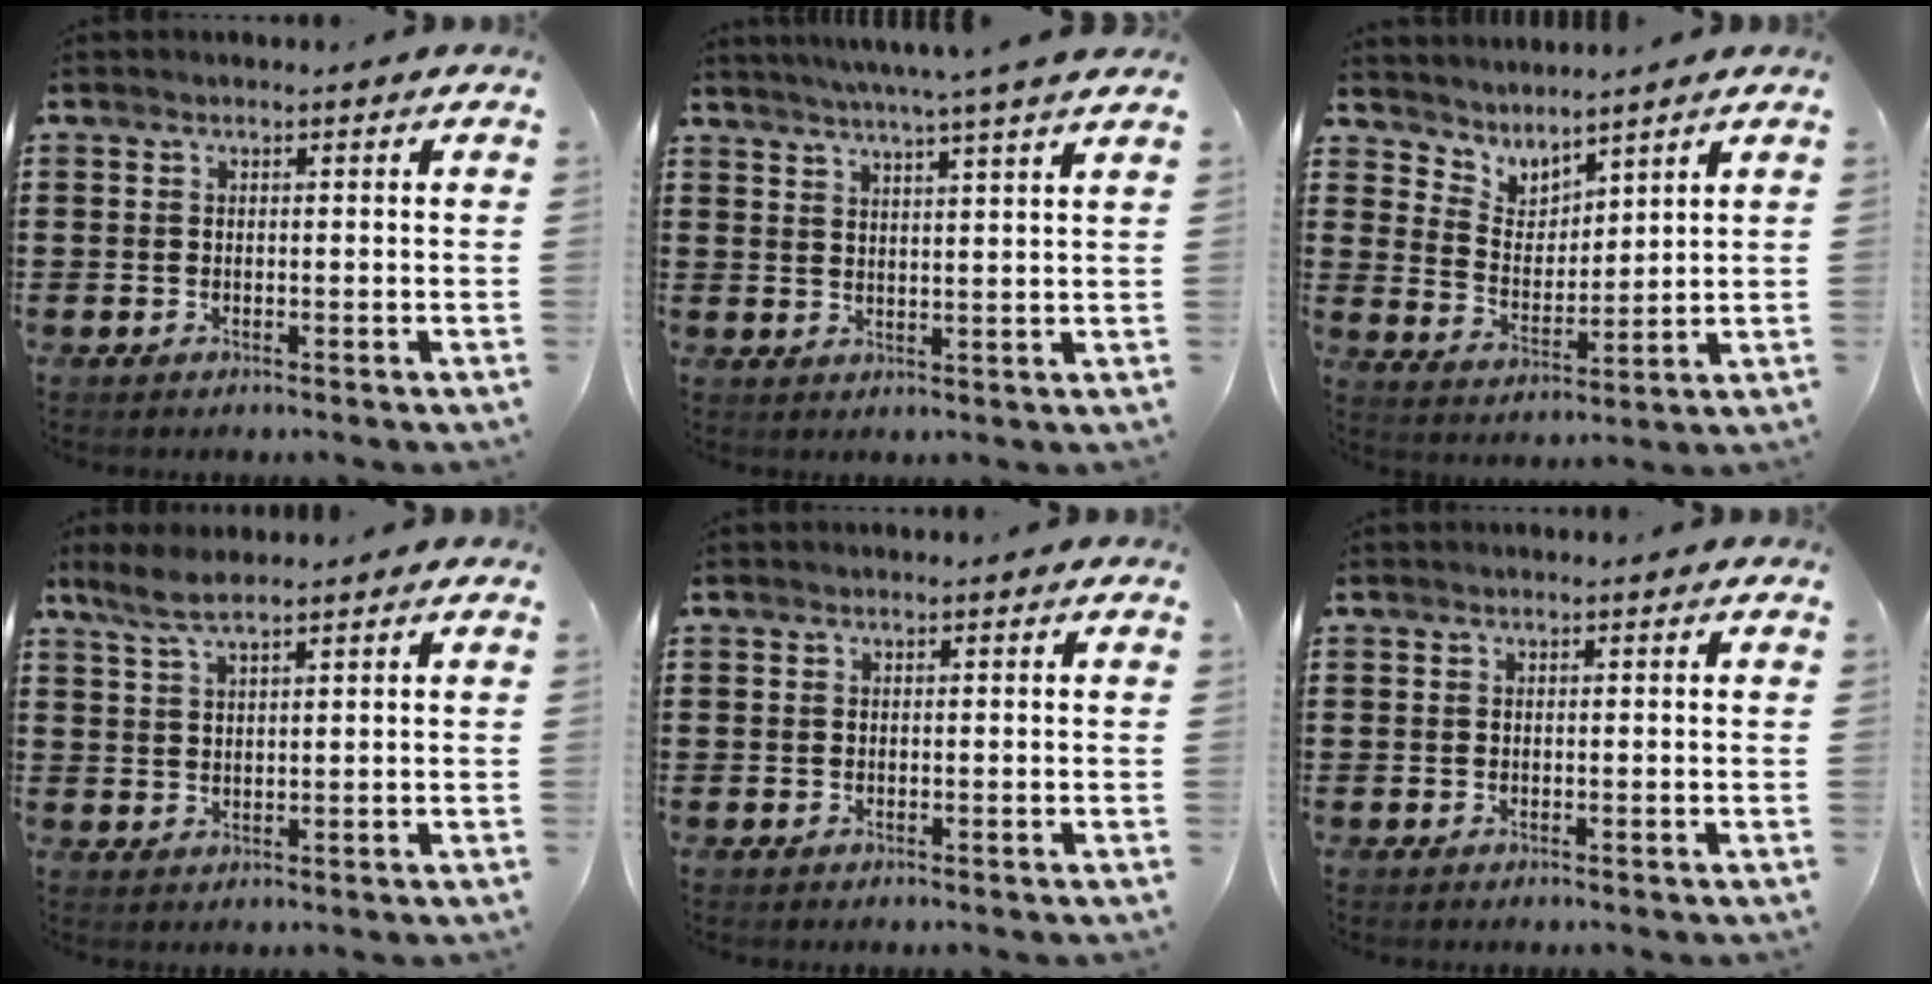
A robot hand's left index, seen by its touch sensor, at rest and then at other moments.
{"total": 4.4, "force": [3.9, -1.1, 1.9], "torque": [-0.048, -0.019, 0.064]}
{"total": 4.3, "force": [4.0, 1.3, -0.3], "torque": [-0.019, -0.025, 0.072]}
{"total": 3.8, "force": [2.9, 0.6, 2.4], "torque": [-0.054, 0.003, 0.054]}
{"total": 0.0}
{"total": 0.0}